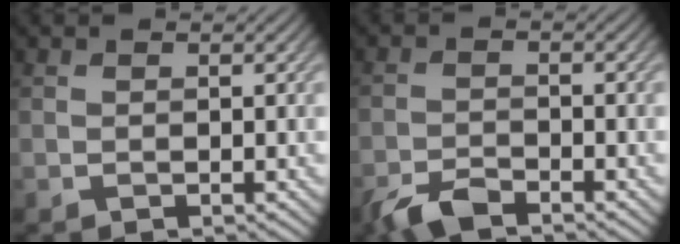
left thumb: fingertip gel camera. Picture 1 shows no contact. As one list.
[{"total": 3.7, "force": [-3.1, 1.0, 1.8], "torque": [-0.040, -0.002, -0.068]}]